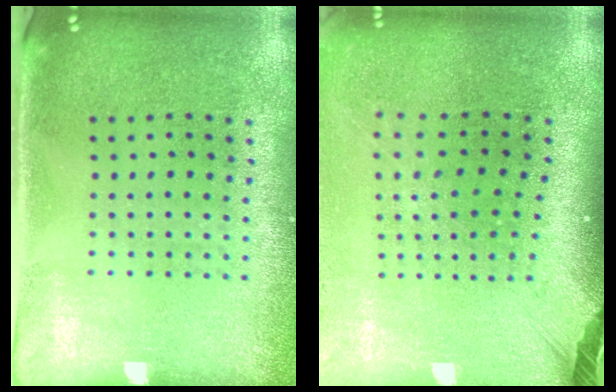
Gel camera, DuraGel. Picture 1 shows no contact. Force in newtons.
{"total": 2.6, "press": 1.8, "slide": 1.8}